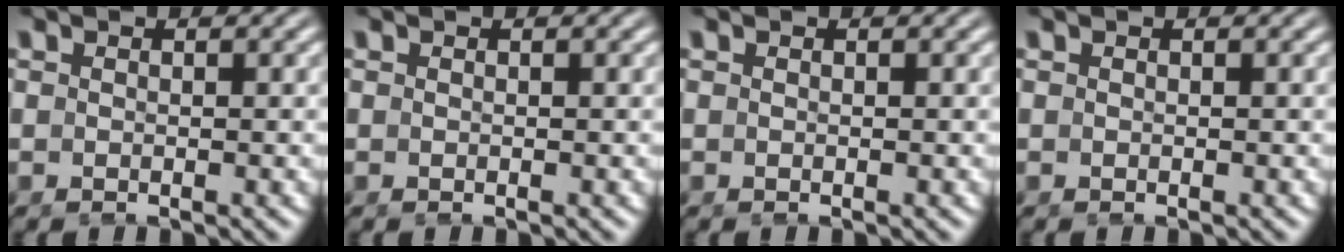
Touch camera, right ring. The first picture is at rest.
{"total": 0.0}
{"total": 0.0}
{"total": 0.0}